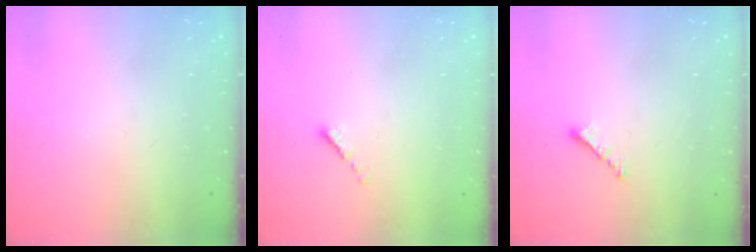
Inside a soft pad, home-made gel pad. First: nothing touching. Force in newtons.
{"total": 0.0}
{"total": 1.6, "press": 1.5, "slide": 0.5}